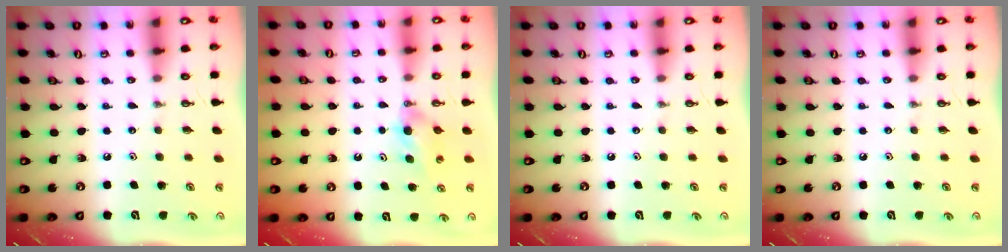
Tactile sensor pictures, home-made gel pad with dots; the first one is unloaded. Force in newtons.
{"total": 5.1, "press": 5.0, "slide": 0.6}
{"total": 0.0}
{"total": 0.0}